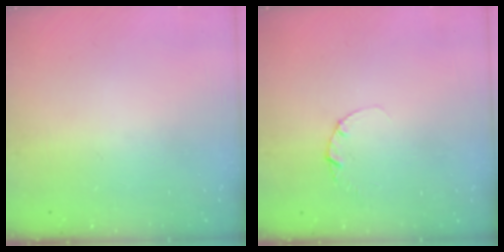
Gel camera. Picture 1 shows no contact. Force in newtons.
{"total": 1.3, "press": 1.3, "slide": 0.2}